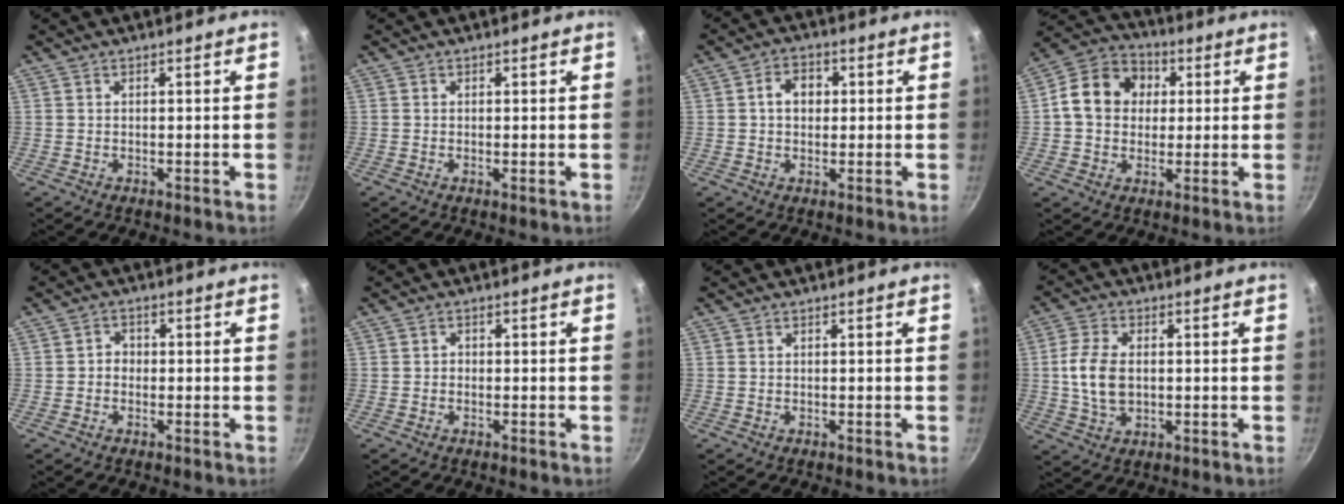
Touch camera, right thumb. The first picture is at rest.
{"total": 0.5, "force": [0.0, 0.1, 0.5], "torque": [-0.010, -0.003, -0.002]}
{"total": 5.2, "force": [0.7, 4.0, 3.2], "torque": [-0.028, 0.010, 0.005]}
{"total": 12.5, "force": [2.0, 10.4, 6.6], "torque": [-0.085, 0.019, 0.013]}
{"total": 2.1, "force": [-0.5, 1.8, 0.9], "torque": [-0.003, 0.009, -0.012]}
{"total": 0.7, "force": [-0.3, 0.6, 0.2], "torque": [-0.002, 0.002, -0.008]}
{"total": 0.0}
{"total": 8.4, "force": [0.2, 5.3, 6.5], "torque": [-0.126, 0.007, 0.004]}